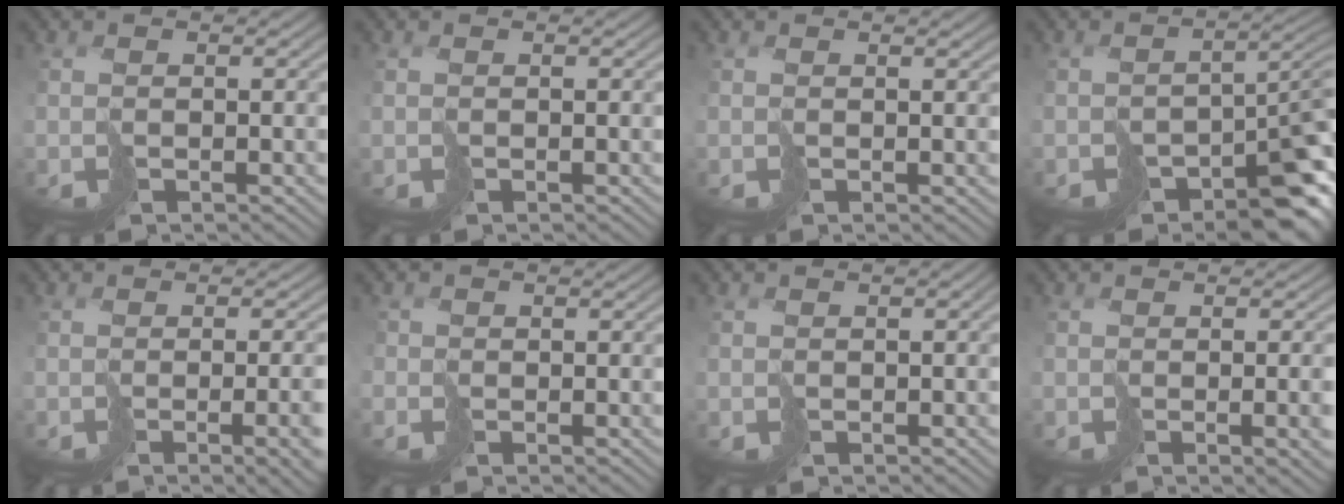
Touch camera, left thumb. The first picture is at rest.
{"total": 0.0}
{"total": 0.8, "force": [0.4, 0.1, 0.7], "torque": [-0.011, -0.001, 0.007]}
{"total": 8.7, "force": [-4.9, 4.4, 5.7], "torque": [-0.069, -0.023, -0.072]}
{"total": 7.8, "force": [-2.2, 3.1, 6.9], "torque": [-0.059, -0.014, -0.016]}
{"total": 1.6, "force": [-1.0, 1.2, 0.2], "torque": [-0.005, -0.007, -0.024]}
{"total": 1.3, "force": [-0.3, 0.4, 1.2], "torque": [-0.018, -0.002, -0.003]}
{"total": 5.2, "force": [-1.0, 1.8, 4.8], "torque": [-0.053, -0.014, -0.003]}